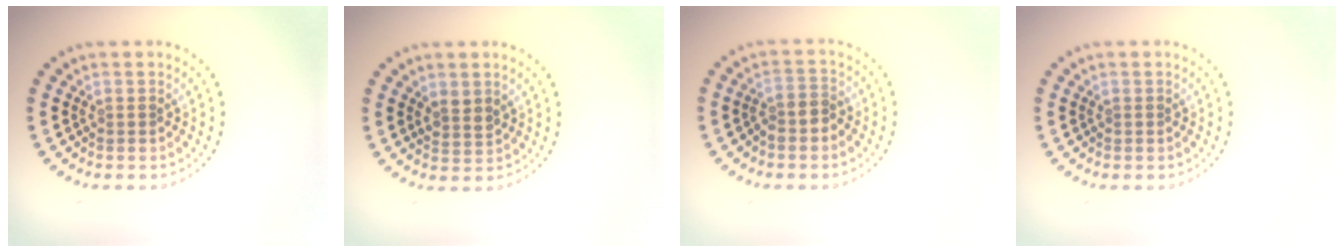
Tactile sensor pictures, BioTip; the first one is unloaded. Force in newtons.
{"total": 1.4, "press": 1.1, "slide": 0.8}
{"total": 1.5, "press": 1.2, "slide": 0.9}
{"total": 0.0}